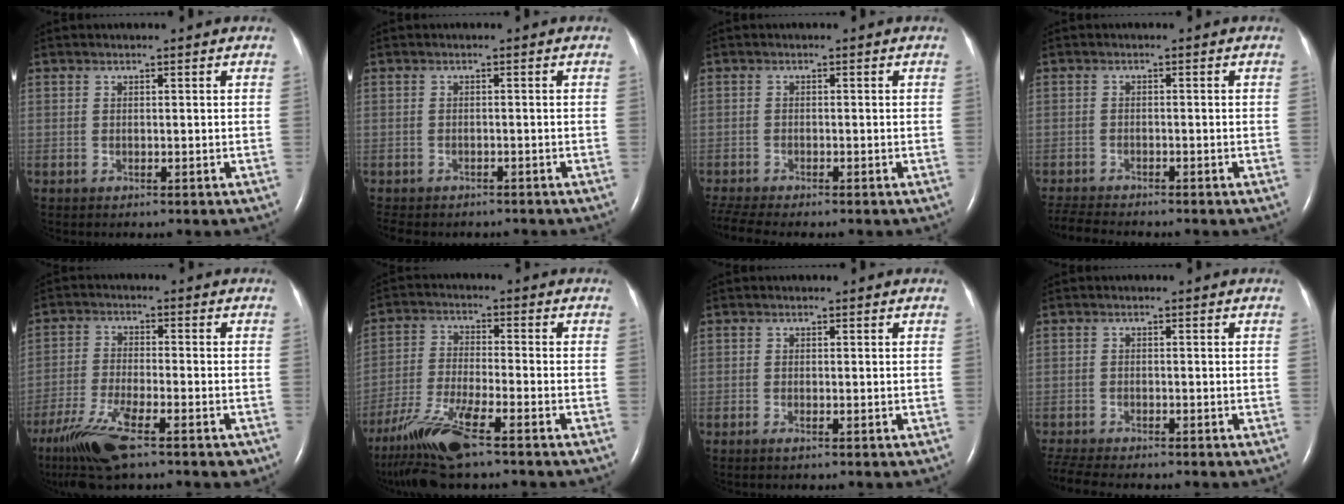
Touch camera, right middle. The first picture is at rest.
{"total": 7.9, "force": [-6.6, 3.1, 2.9], "torque": [-0.054, -0.002, -0.082]}
{"total": 5.3, "force": [-4.7, 0.3, 2.5], "torque": [-0.053, -0.013, -0.080]}
{"total": 5.5, "force": [-5.2, 0.2, 1.7], "torque": [-0.033, -0.018, -0.086]}
{"total": 12.4, "force": [-8.2, 2.8, 8.9], "torque": [-0.178, -0.026, -0.142]}
{"total": 11.0, "force": [-7.7, 0.8, 7.7], "torque": [-0.161, -0.032, -0.141]}
{"total": 0.8, "force": [-0.5, 0.1, 0.6], "torque": [-0.016, -0.002, -0.010]}
{"total": 6.9, "force": [-6.2, 0.9, 2.9], "torque": [-0.057, -0.013, -0.101]}